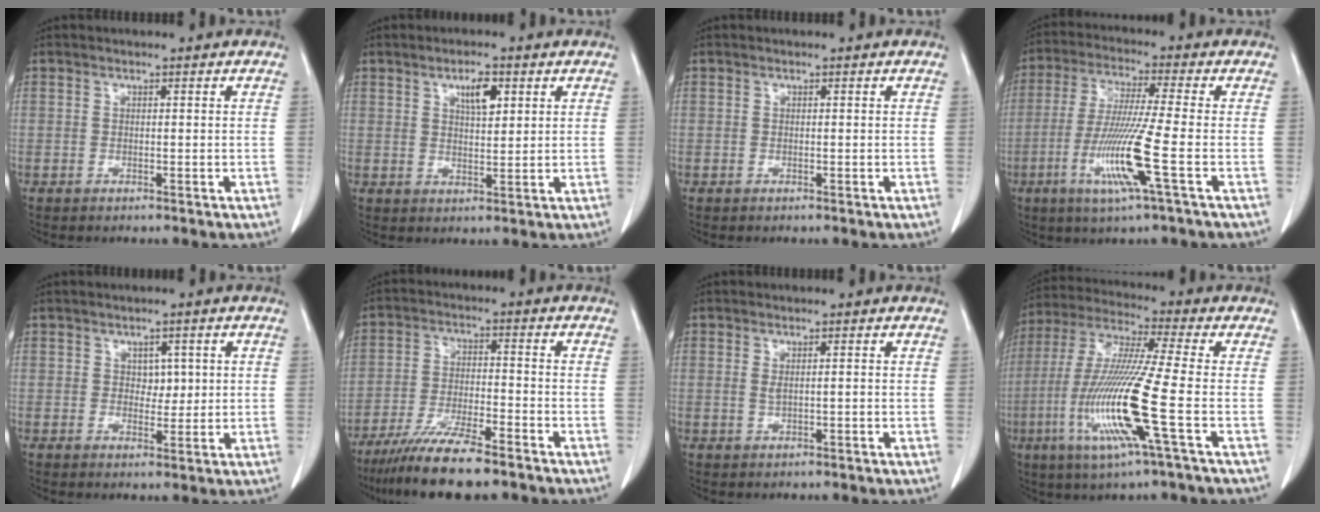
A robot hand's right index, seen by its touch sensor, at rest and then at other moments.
{"total": 4.3, "force": [2.0, 1.4, 3.5], "torque": [-0.060, -0.001, 0.036]}
{"total": 0.0}
{"total": 11.3, "force": [-3.7, -1.1, 10.6], "torque": [-0.216, -0.023, -0.076]}
{"total": 2.9, "force": [0.7, 1.8, 2.1], "torque": [-0.023, 0.000, 0.012]}
{"total": 11.9, "force": [-9.4, 1.2, 7.1], "torque": [-0.125, -0.028, -0.158]}
{"total": 1.3, "force": [0.1, 0.3, 1.3], "torque": [-0.025, -0.002, 0.006]}
{"total": 15.6, "force": [-4.5, -0.9, 14.9], "torque": [-0.313, -0.021, -0.094]}